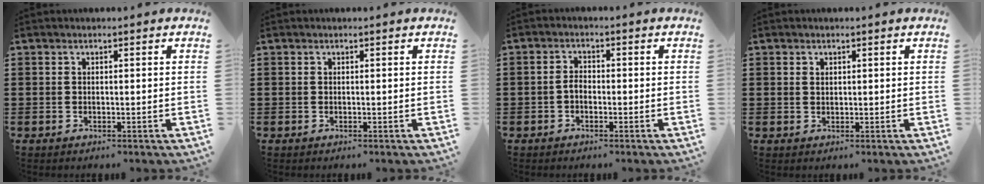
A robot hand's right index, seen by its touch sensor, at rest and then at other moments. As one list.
[{"total": 0.0}, {"total": 2.0, "force": [-0.8, 1.2, 1.4], "torque": [-0.036, 0.001, -0.019]}, {"total": 0.8, "force": [0.5, 0.6, 0.2], "torque": [-0.006, 0.003, 0.010]}]